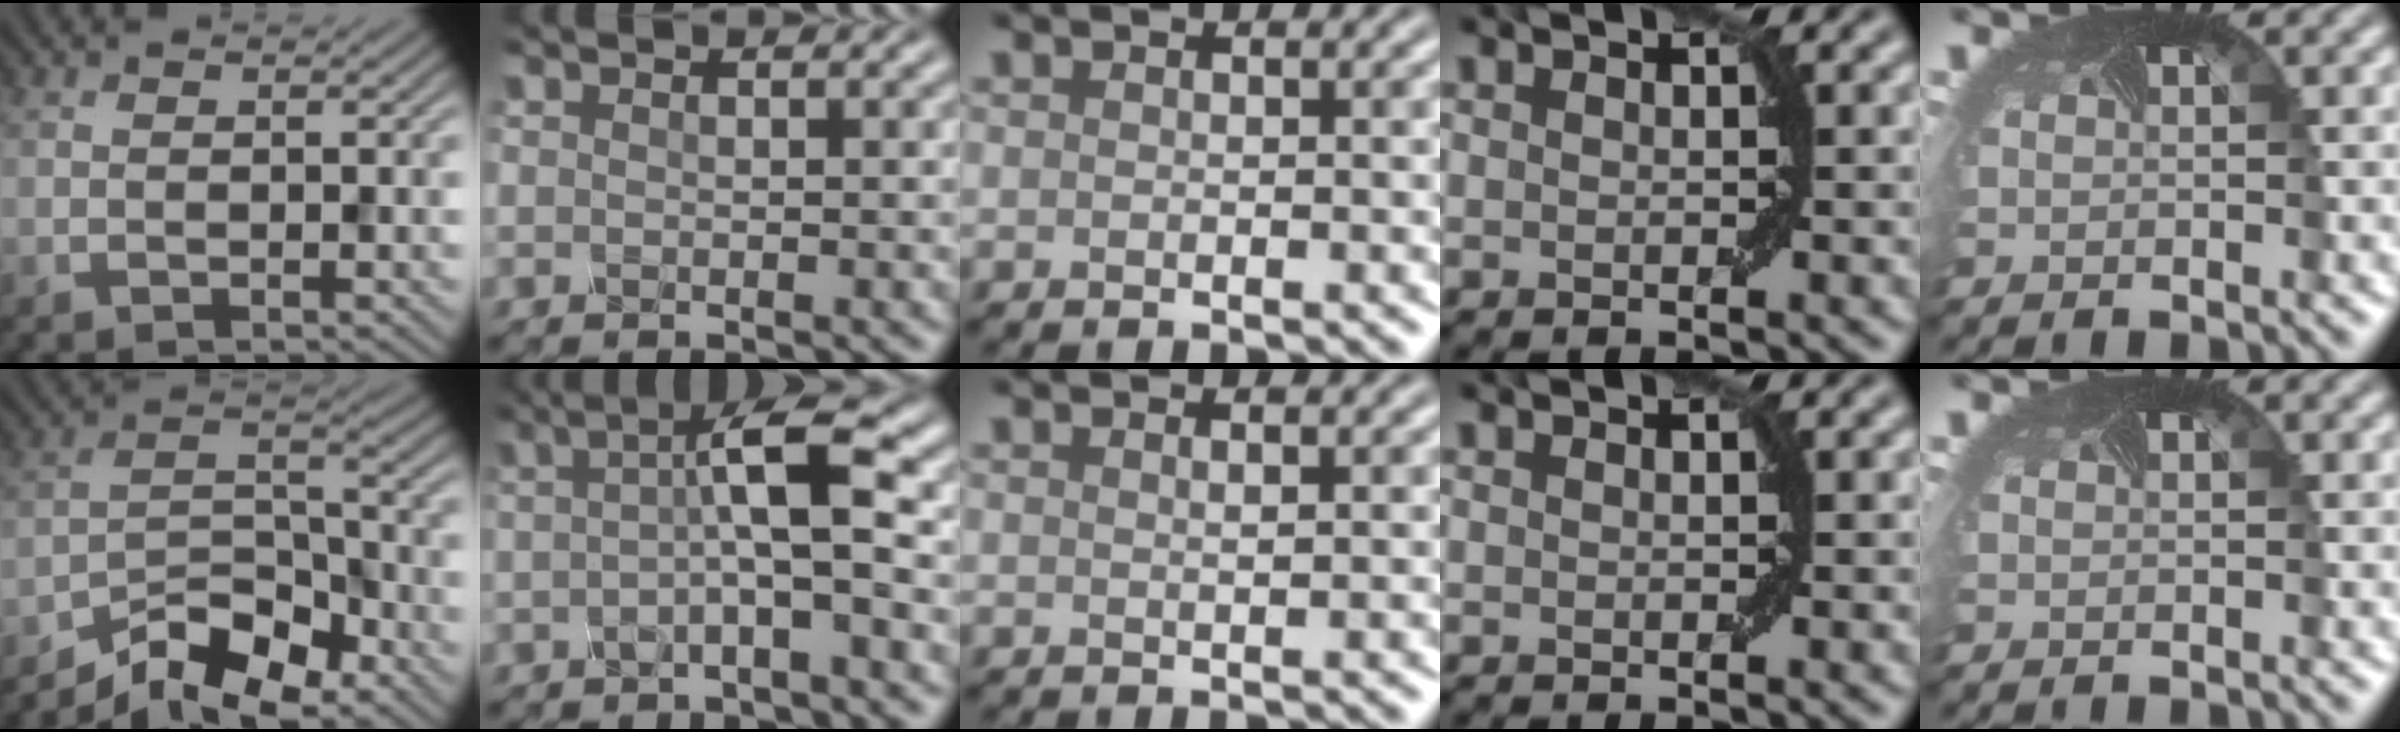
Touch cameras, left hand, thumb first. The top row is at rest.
{"thumb": {"total": 8.9, "force": [-7.2, 2.9, 4.3], "torque": [-0.068, 0.007, -0.144]}, "index": {"total": 5.4, "force": [-0.1, 0.8, 5.3], "torque": [-0.085, 0.016, -0.012]}, "middle": {"total": 0.7, "force": [0.4, 0.2, 0.5], "torque": [-0.001, 0.001, 0.006]}}